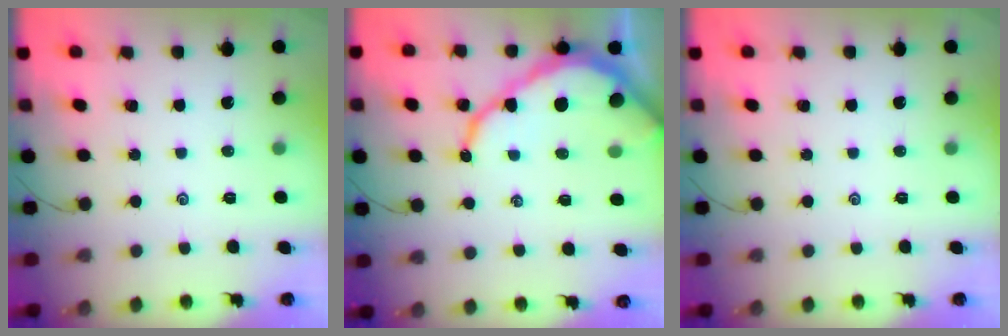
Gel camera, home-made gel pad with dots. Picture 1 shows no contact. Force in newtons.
{"total": 11.6, "press": 11.5, "slide": 1.3}
{"total": 0.0}